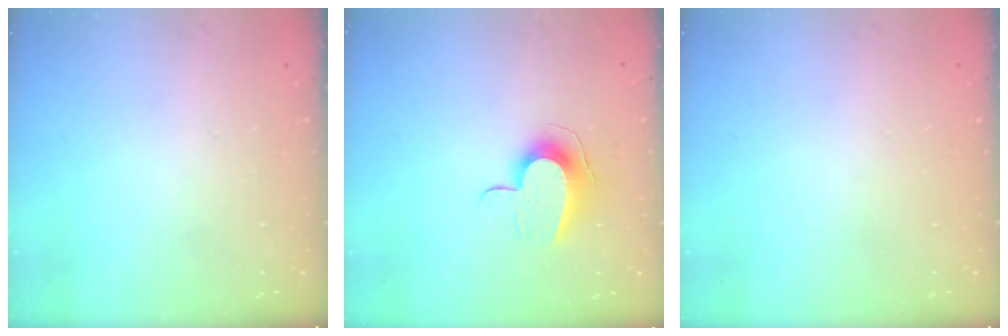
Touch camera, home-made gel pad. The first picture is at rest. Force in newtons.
{"total": 9.4, "press": 9.4, "slide": 0.6}
{"total": 0.8, "press": 0.8, "slide": 0.1}